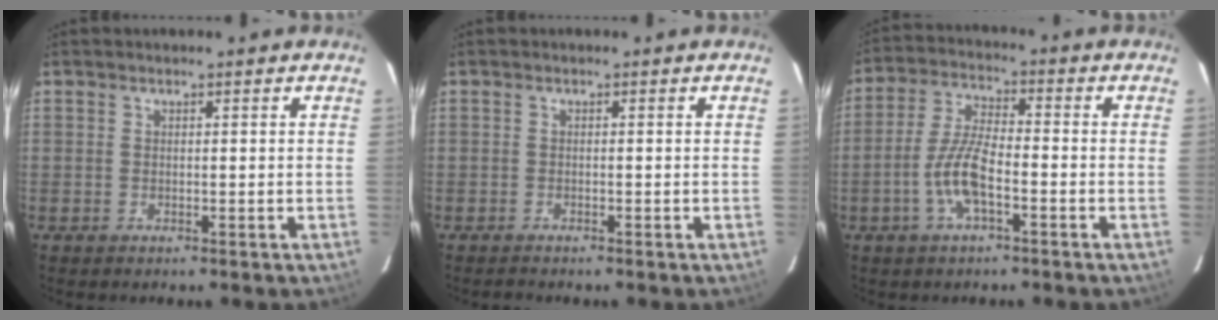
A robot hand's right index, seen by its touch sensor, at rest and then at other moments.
{"total": 1.1, "force": [-1.1, 0.2, 0.3], "torque": [-0.011, -0.003, -0.018]}
{"total": 8.5, "force": [-3.4, 2.4, 7.4], "torque": [-0.156, 0.004, -0.066]}